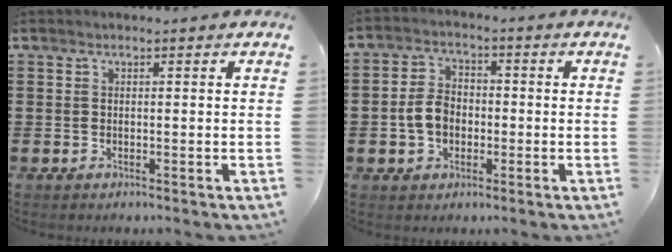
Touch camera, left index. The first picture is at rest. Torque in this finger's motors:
{"motor_torque": [1.18, -0.06, 0.65, 0.12]}